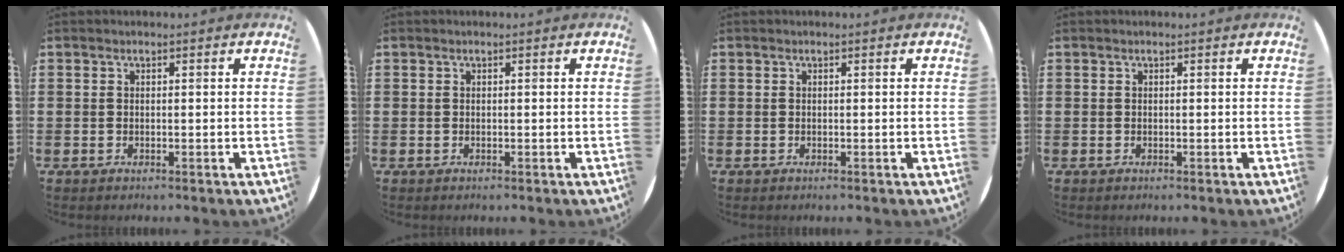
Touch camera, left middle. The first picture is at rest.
{"total": 0.0}
{"total": 0.0}
{"total": 0.0}